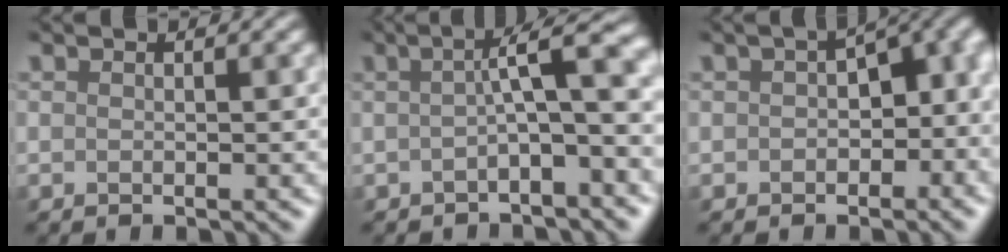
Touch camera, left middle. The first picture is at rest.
{"total": 5.4, "force": [-0.6, 0.8, 5.3], "torque": [-0.070, 0.026, -0.021]}
{"total": 6.7, "force": [-1.0, 4.2, 5.1], "torque": [-0.040, 0.012, -0.022]}